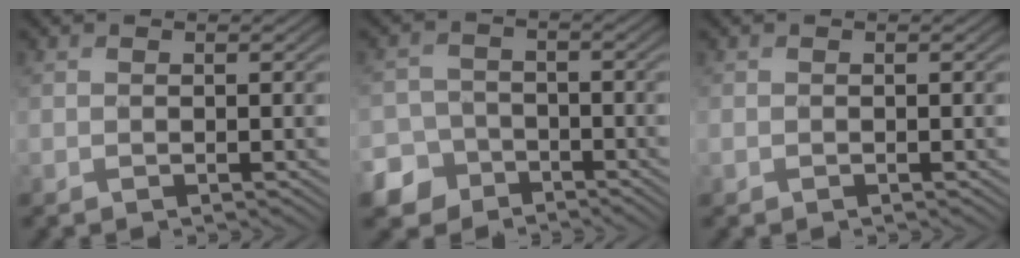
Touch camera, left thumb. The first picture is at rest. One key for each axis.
{"total": 6.9, "fx": -4.9, "fy": 4.8, "fz": 0.3, "tx": 0.000, "ty": -0.020, "tz": -0.100}
{"total": 0.0}